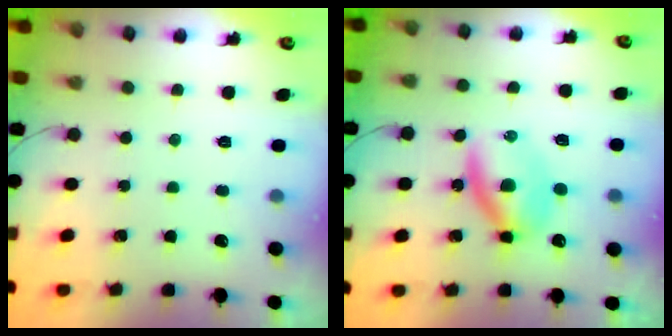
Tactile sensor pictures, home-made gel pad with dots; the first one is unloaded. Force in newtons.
{"total": 6.5, "press": 6.5, "slide": 0.3}